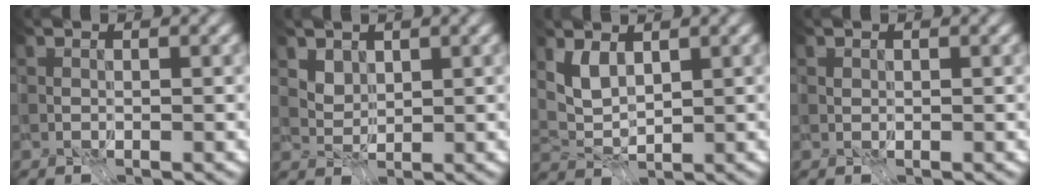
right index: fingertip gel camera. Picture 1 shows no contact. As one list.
[{"total": 1.0, "force": [1.0, 0.1, -0.1], "torque": [-0.011, -0.016, 0.048]}, {"total": 1.1, "force": [0.4, -1.0, -0.4], "torque": [0.002, -0.011, 0.021]}, {"total": 0.9, "force": [0.5, 0.6, 0.3], "torque": [-0.019, 0.006, 0.016]}]